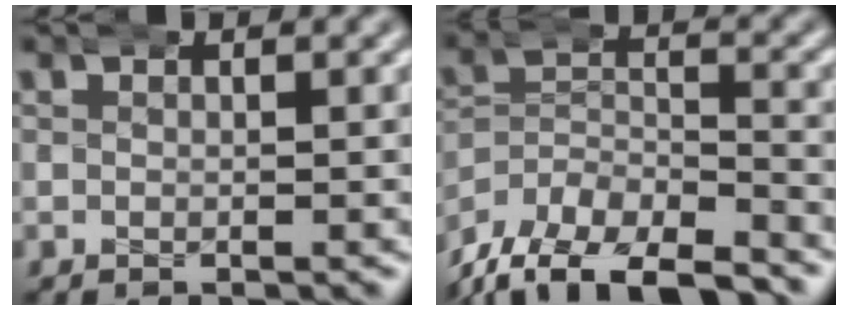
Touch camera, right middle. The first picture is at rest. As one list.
[{"total": 11.5, "force": [-8.4, 6.8, 3.9], "torque": [-0.073, -0.037, -0.141]}]